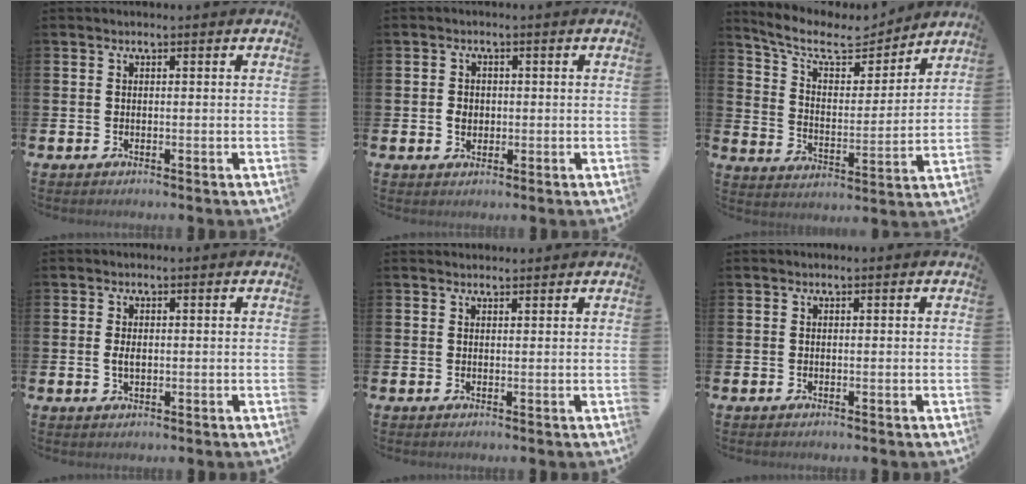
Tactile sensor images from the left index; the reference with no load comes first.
{"total": 2.2, "force": [0.0, 1.8, 1.2], "torque": [-0.008, 0.002, -0.006]}
{"total": 9.4, "force": [7.9, 3.6, 3.6], "torque": [-0.096, -0.055, 0.134]}
{"total": 1.7, "force": [0.0, 1.0, 1.4], "torque": [-0.019, 0.002, -0.004]}
{"total": 1.2, "force": [1.2, 0.3, 0.0], "torque": [0.005, -0.001, 0.020]}
{"total": 0.0}